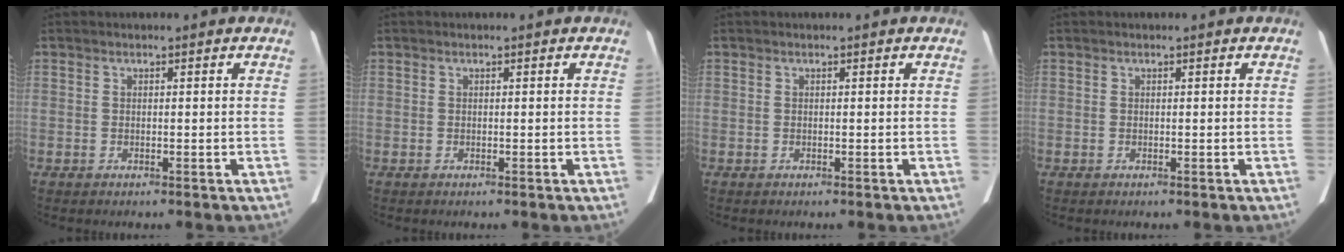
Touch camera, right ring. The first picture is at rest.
{"total": 0.0}
{"total": 0.0}
{"total": 0.0}